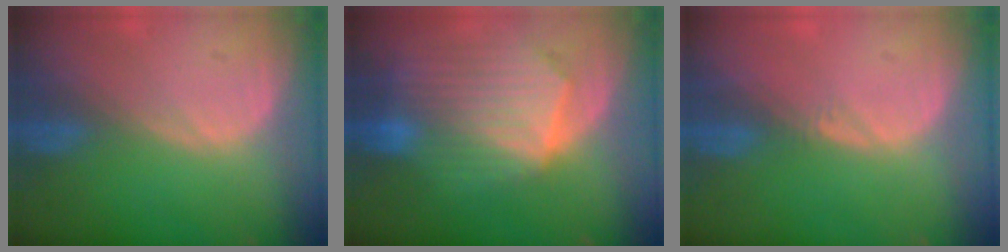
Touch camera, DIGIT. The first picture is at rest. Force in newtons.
{"total": 10.4, "press": 9.0, "slide": 5.2}
{"total": 0.5, "press": 0.5, "slide": 0.2}